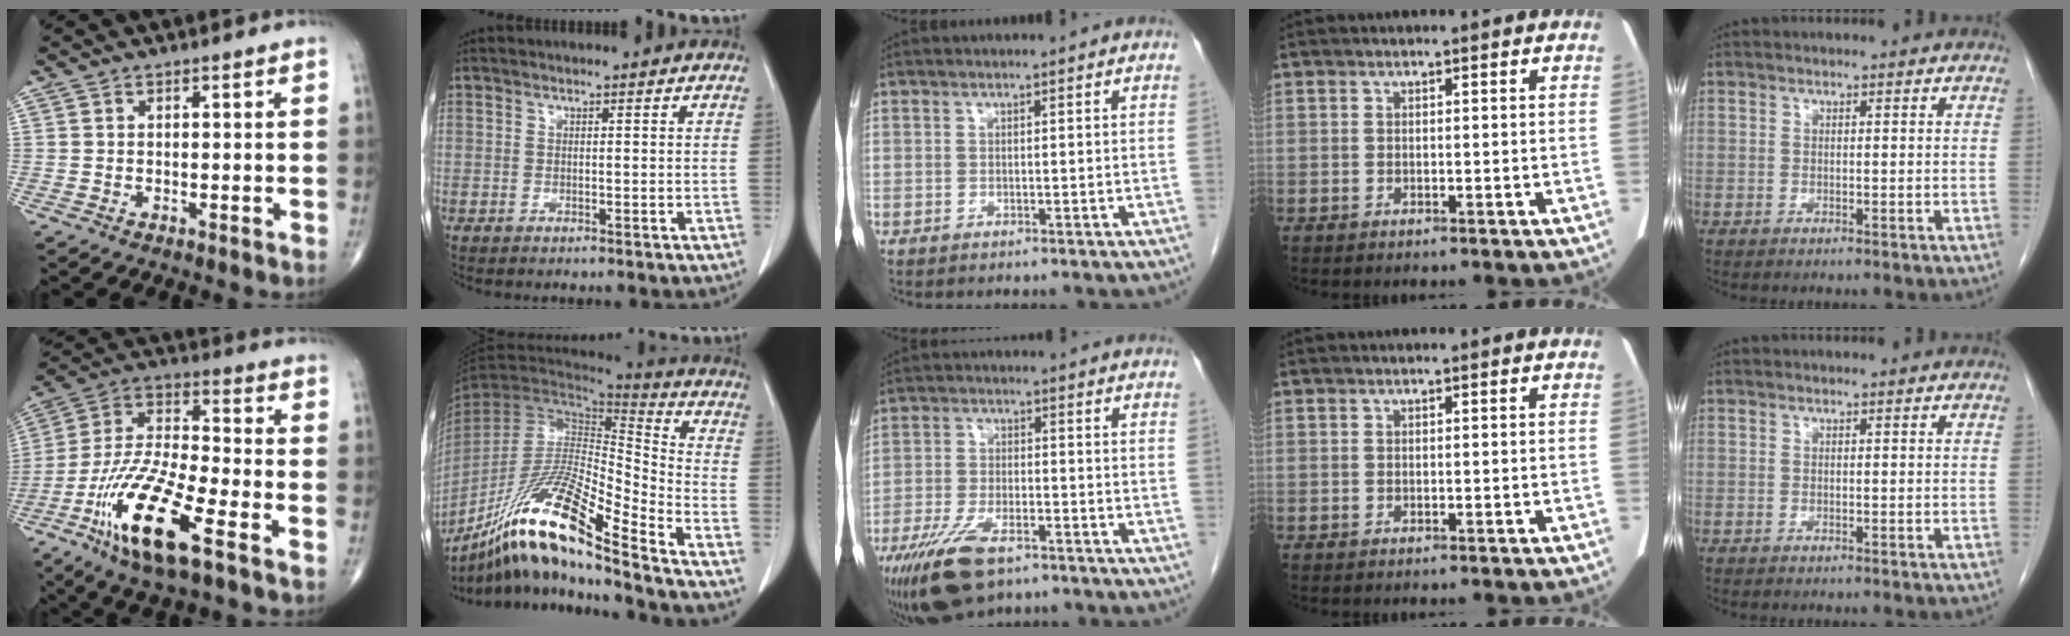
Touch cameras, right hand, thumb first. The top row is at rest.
{"thumb": {"total": 18.8, "force": [-9.3, 4.8, 15.6], "torque": [-0.333, 0.028, -0.173]}, "index": {"total": 20.4, "force": [-14.4, 0.9, 14.4], "torque": [-0.291, -0.033, -0.269]}, "middle": {"total": 10.5, "force": [-6.9, 4.0, 6.9], "torque": [-0.136, -0.013, -0.119]}}